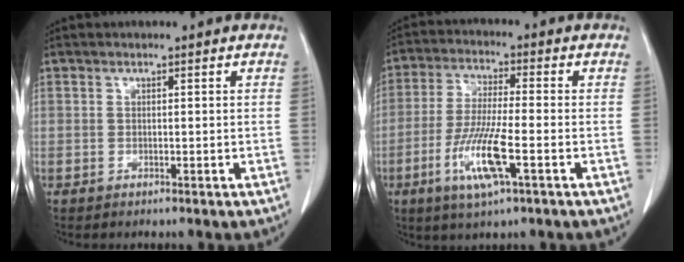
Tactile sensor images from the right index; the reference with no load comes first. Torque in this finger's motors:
{"motor_torque": [1.38, -0.76, 0.75, 0.21]}